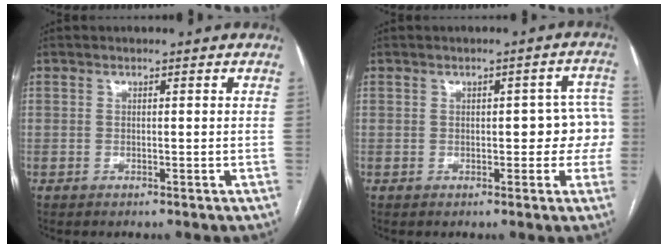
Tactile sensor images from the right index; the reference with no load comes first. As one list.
[{"total": 6.0, "force": [-0.2, 3.0, 5.2], "torque": [-0.040, 0.036, -0.002]}]